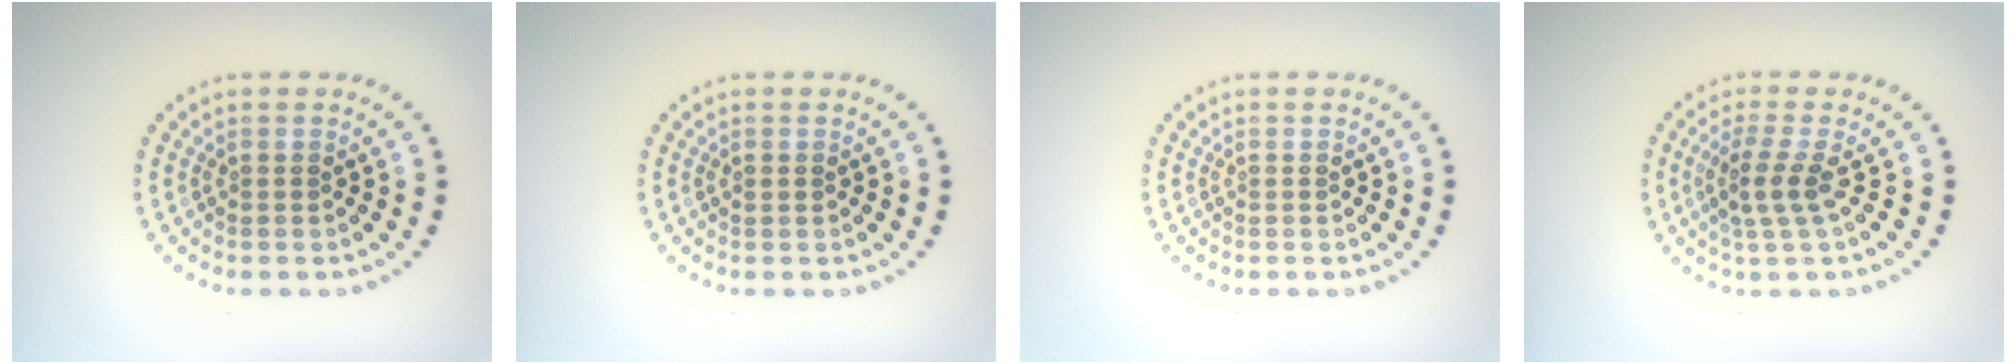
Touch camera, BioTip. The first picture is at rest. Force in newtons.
{"total": 0.5, "press": 0.5, "slide": 0.1}
{"total": 0.0}
{"total": 2.5, "press": 2.0, "slide": 1.5}